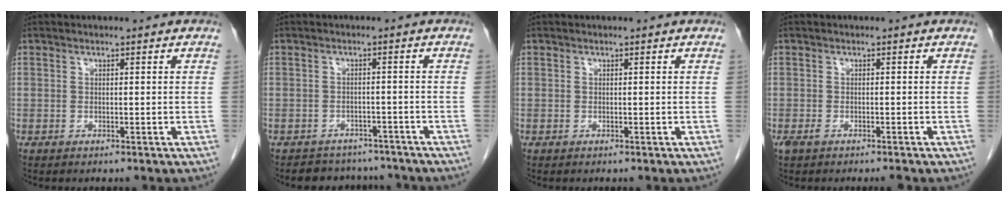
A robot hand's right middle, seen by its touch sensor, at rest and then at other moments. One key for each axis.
{"total": 6.8, "fx": -6.2, "fy": 2.9, "fz": 0.3, "tx": 0.004, "ty": 0.013, "tz": -0.076}
{"total": 0.0}
{"total": 2.2, "fx": -1.7, "fy": 0.5, "fz": 1.3, "tx": -0.024, "ty": -0.005, "tz": -0.027}